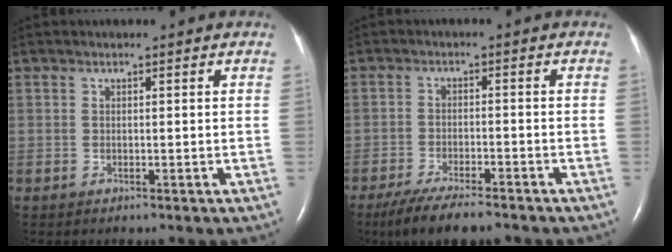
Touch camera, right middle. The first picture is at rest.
{"total": 8.9, "force": [-7.3, 1.6, 4.9], "torque": [-0.082, -0.020, -0.119]}